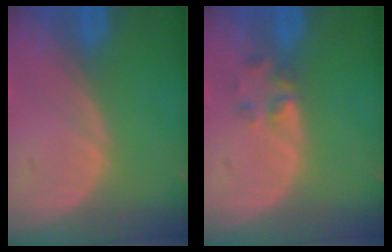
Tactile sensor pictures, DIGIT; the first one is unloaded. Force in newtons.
{"total": 2.0, "press": 1.9, "slide": 0.8}